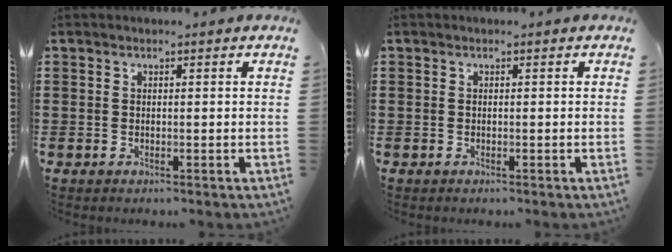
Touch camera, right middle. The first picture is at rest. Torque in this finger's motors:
{"motor_torque": [-1.37, 0.76, 0.00, -0.01]}